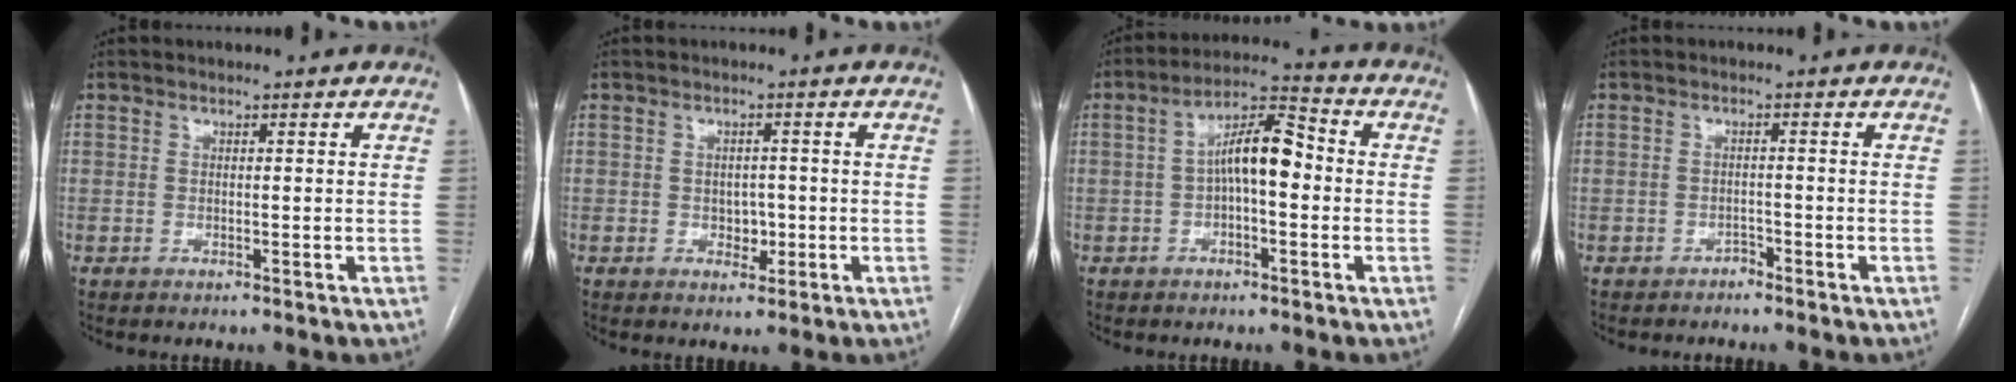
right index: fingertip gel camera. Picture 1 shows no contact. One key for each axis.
{"total": 2.7, "fx": -0.6, "fy": 2.0, "fz": 1.7, "tx": -0.017, "ty": 0.004, "tz": -0.004}
{"total": 8.6, "fx": -0.2, "fy": 2.6, "fz": 8.2, "tx": -0.146, "ty": 0.033, "tz": -0.008}
{"total": 1.3, "fx": -1.1, "fy": 0.6, "fz": 0.2, "tx": -0.003, "ty": 0.003, "tz": -0.020}